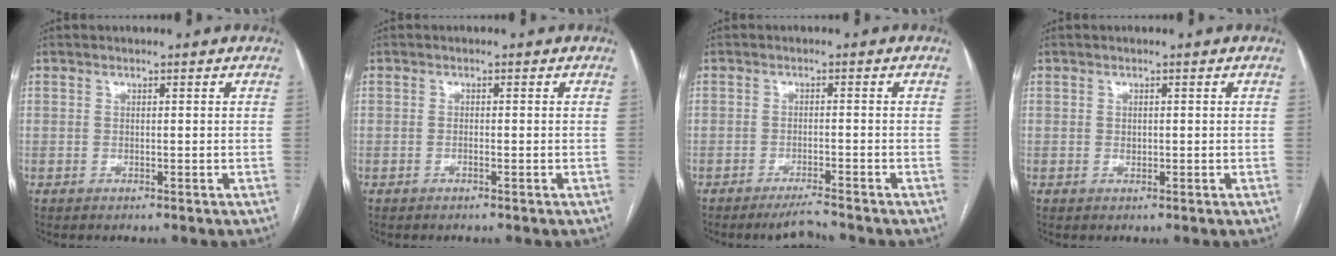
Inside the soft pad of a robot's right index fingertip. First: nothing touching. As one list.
[{"total": 0.6, "force": [-0.3, 0.0, 0.4], "torque": [-0.009, 0.001, -0.006]}, {"total": 3.2, "force": [-3.0, -0.3, 1.2], "torque": [-0.022, -0.013, -0.051]}, {"total": 0.7, "force": [0.0, 0.5, 0.4], "torque": [-0.006, 0.000, 0.000]}]